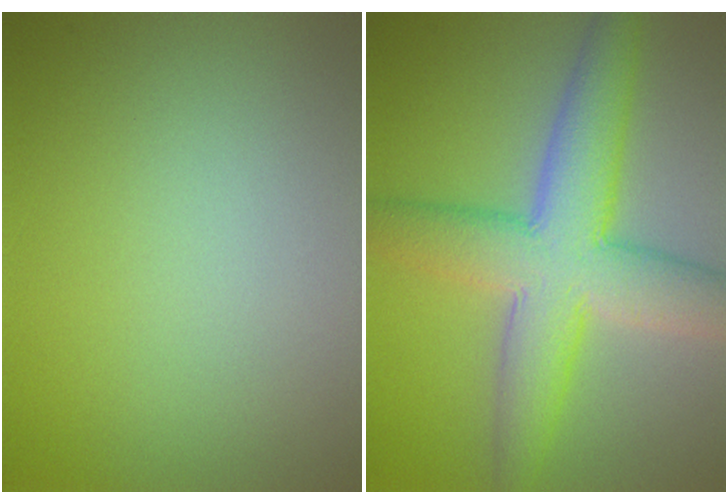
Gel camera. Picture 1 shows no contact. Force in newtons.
{"total": 8.6, "press": 8.5, "slide": 0.2}